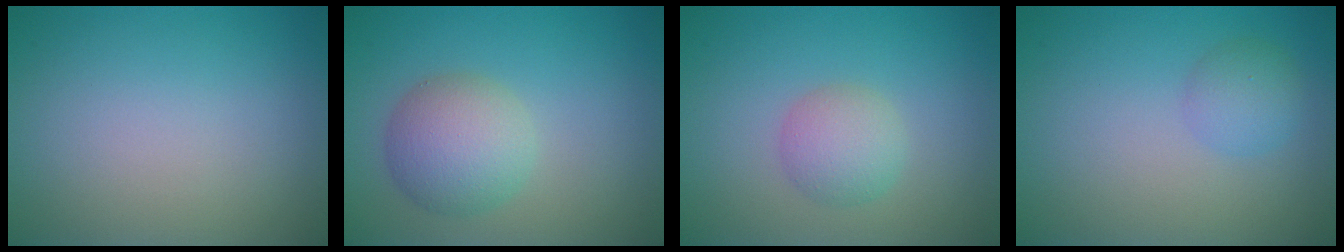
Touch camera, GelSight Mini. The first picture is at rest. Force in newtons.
{"total": 4.7, "press": 4.7, "slide": 0.1}
{"total": 2.7, "press": 2.7, "slide": 0.1}
{"total": 2.1, "press": 2.1, "slide": 0.1}